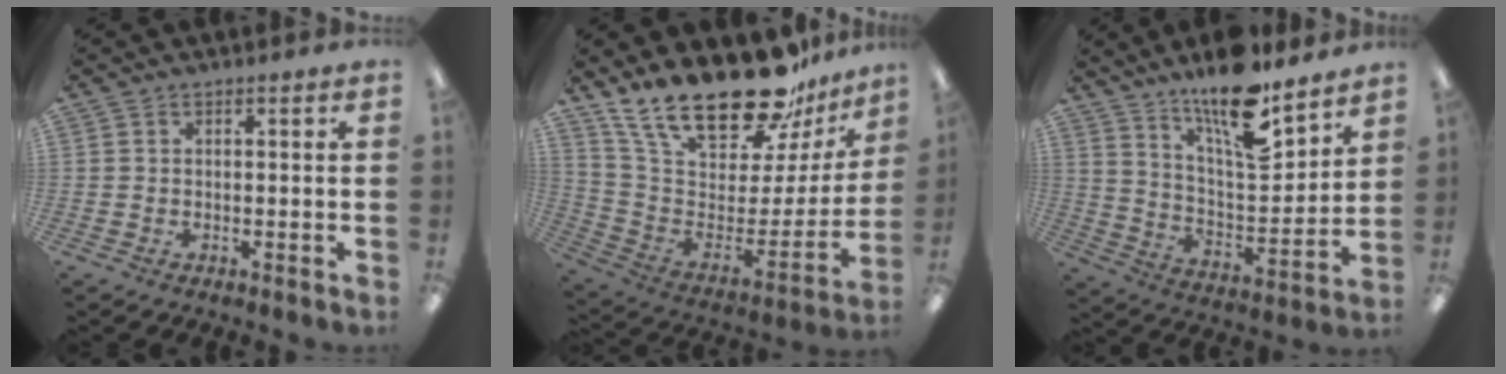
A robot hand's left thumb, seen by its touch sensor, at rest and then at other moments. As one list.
[{"total": 25.4, "force": [19.7, 8.5, 13.6], "torque": [-0.238, -0.137, 0.347]}, {"total": 16.0, "force": [12.7, 4.3, 8.8], "torque": [-0.145, -0.098, 0.214]}]